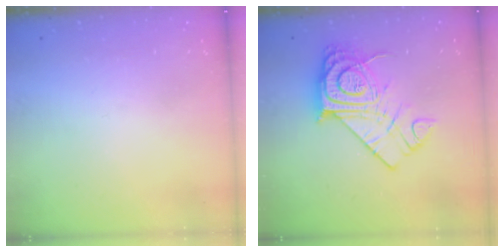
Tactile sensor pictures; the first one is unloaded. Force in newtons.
{"total": 19.5, "press": 19.4, "slide": 1.6}